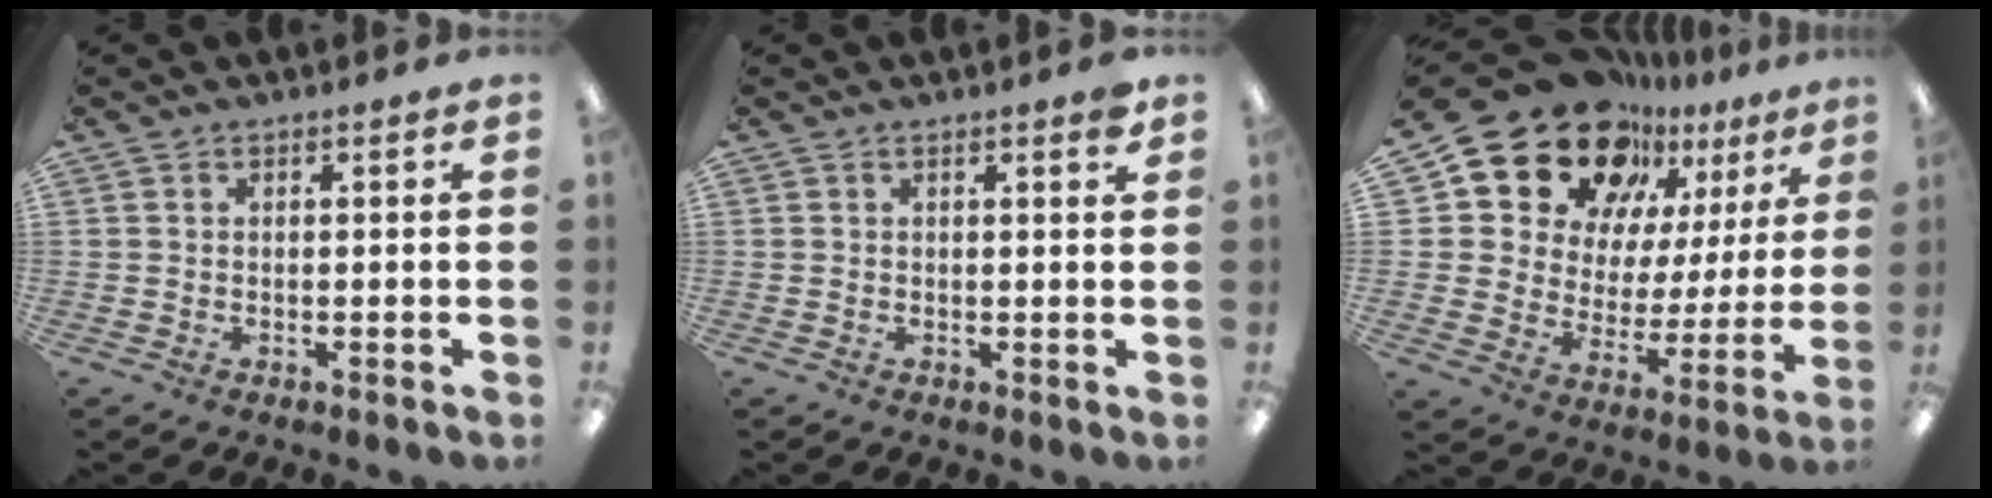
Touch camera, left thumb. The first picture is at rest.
{"total": 1.7, "force": [1.4, 0.2, 1.1], "torque": [-0.015, -0.003, 0.022]}
{"total": 19.8, "force": [15.1, 11.1, 6.3], "torque": [-0.128, -0.110, 0.279]}